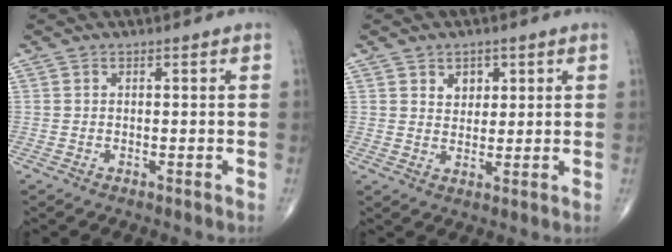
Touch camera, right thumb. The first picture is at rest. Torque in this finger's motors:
{"motor_torque": [0.01, 0.11, -0.27, -0.09, 0.06]}